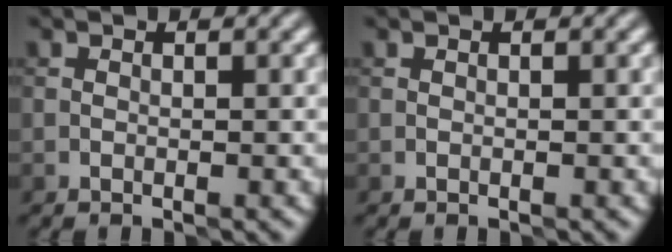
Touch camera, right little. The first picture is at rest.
{"total": 0.0}